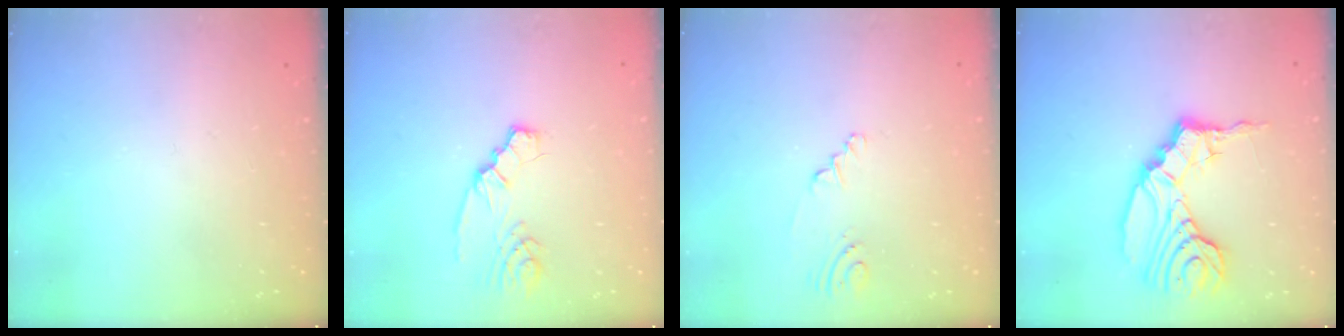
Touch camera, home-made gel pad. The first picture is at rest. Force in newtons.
{"total": 2.8, "press": 2.7, "slide": 0.6}
{"total": 2.0, "press": 1.6, "slide": 1.2}
{"total": 14.6, "press": 14.5, "slide": 1.3}